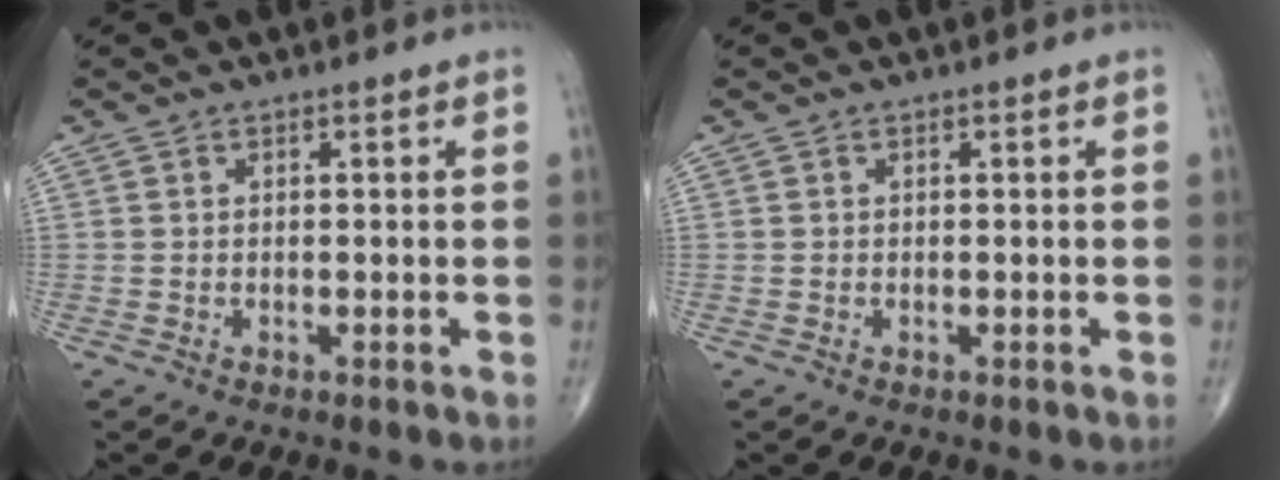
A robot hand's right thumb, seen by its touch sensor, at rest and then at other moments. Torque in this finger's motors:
{"motor_torque": [0.42, 0.22, -0.11, 0.30, 0.02]}